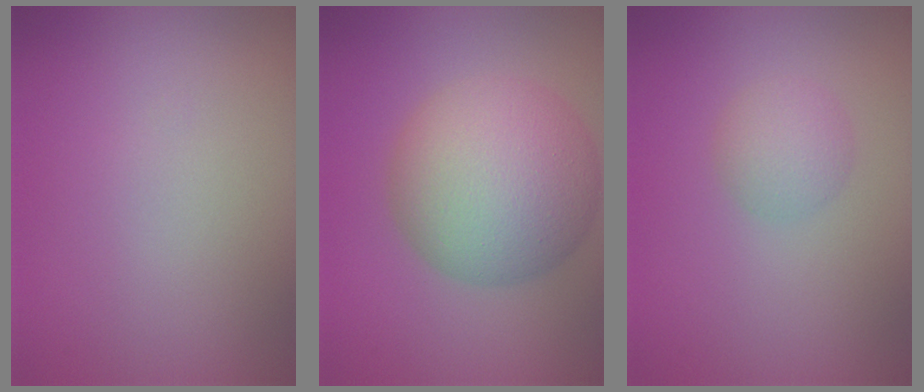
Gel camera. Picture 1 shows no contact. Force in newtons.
{"total": 9.7, "press": 9.7, "slide": 0.2}
{"total": 2.0, "press": 2.0, "slide": 0.2}